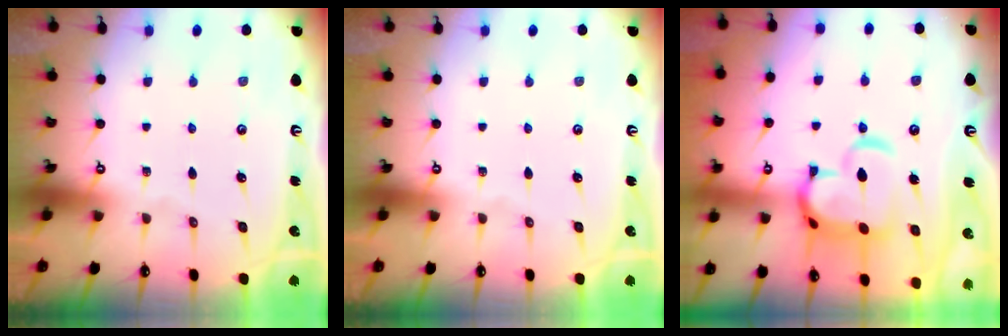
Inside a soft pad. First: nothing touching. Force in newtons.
{"total": 0.0}
{"total": 10.1, "press": 10.0, "slide": 1.5}